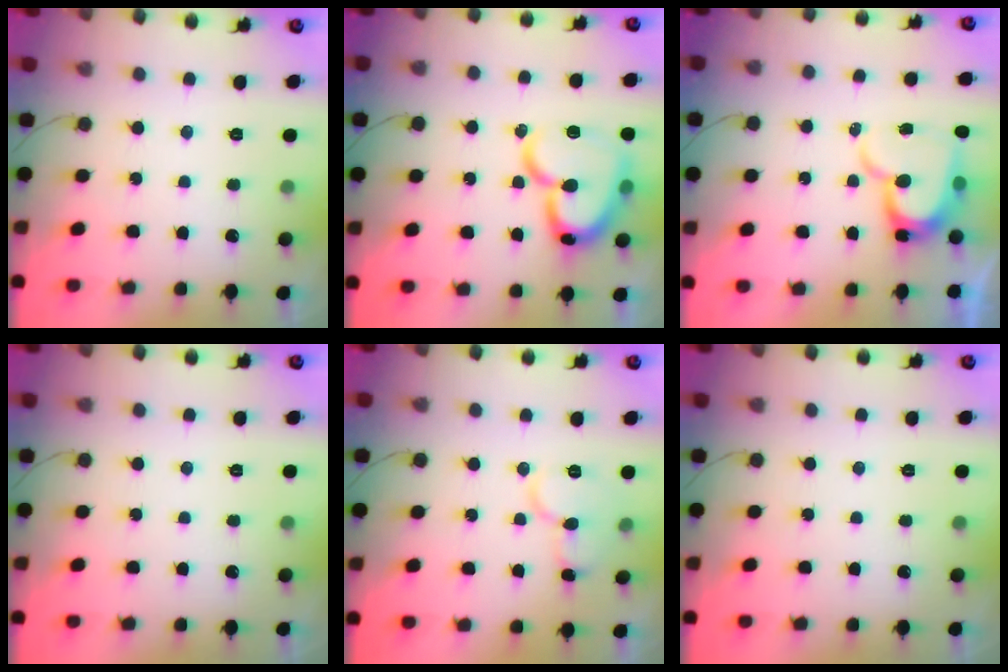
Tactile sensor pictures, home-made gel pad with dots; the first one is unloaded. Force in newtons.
{"total": 20.4, "press": 20.2, "slide": 2.2}
{"total": 14.0, "press": 13.9, "slide": 1.5}
{"total": 0.0}
{"total": 9.9, "press": 9.9, "slide": 0.8}
{"total": 0.0}